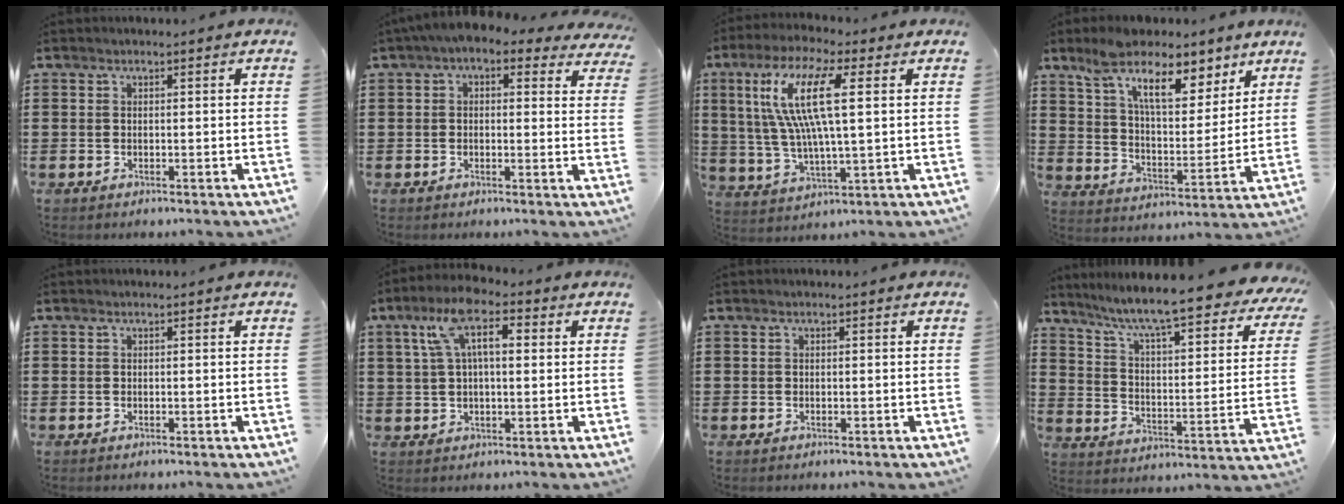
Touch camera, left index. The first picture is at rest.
{"total": 3.5, "force": [2.1, 1.3, 2.4], "torque": [-0.054, -0.002, 0.035]}
{"total": 12.5, "force": [3.8, 3.2, 11.4], "torque": [-0.250, 0.000, 0.058]}
{"total": 11.7, "force": [8.1, 4.5, 7.1], "torque": [-0.140, -0.028, 0.142]}
{"total": 0.0}
{"total": 8.5, "force": [3.2, 3.3, 7.1], "torque": [-0.154, 0.013, 0.051]}
{"total": 0.0}
{"total": 8.1, "force": [6.6, -0.2, 4.7], "torque": [-0.114, -0.057, 0.103]}